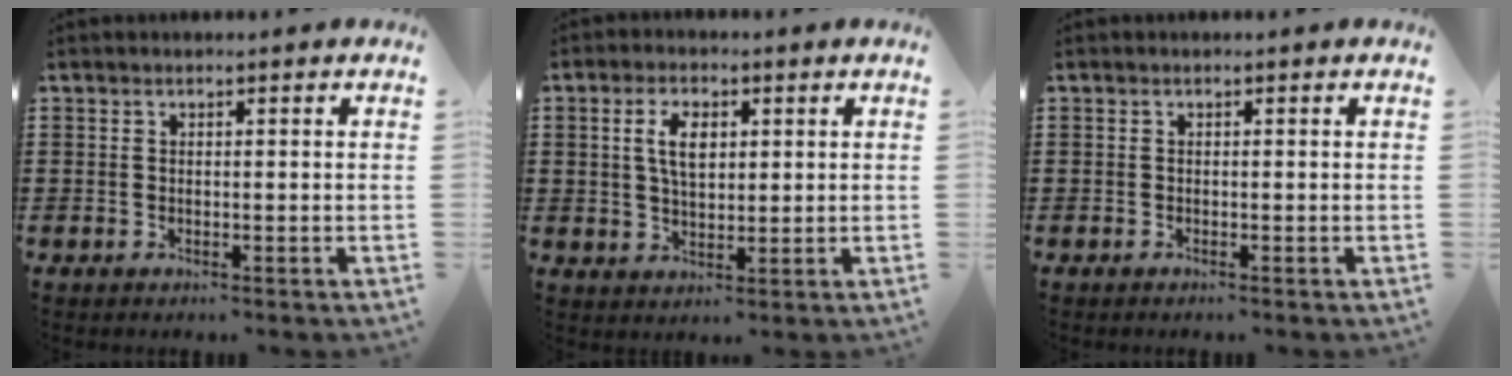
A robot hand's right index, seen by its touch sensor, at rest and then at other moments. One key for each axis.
{"total": 5.1, "fx": 1.2, "fy": 2.6, "fz": 4.2, "tx": -0.083, "ty": 0.007, "tz": 0.017}
{"total": 0.0}